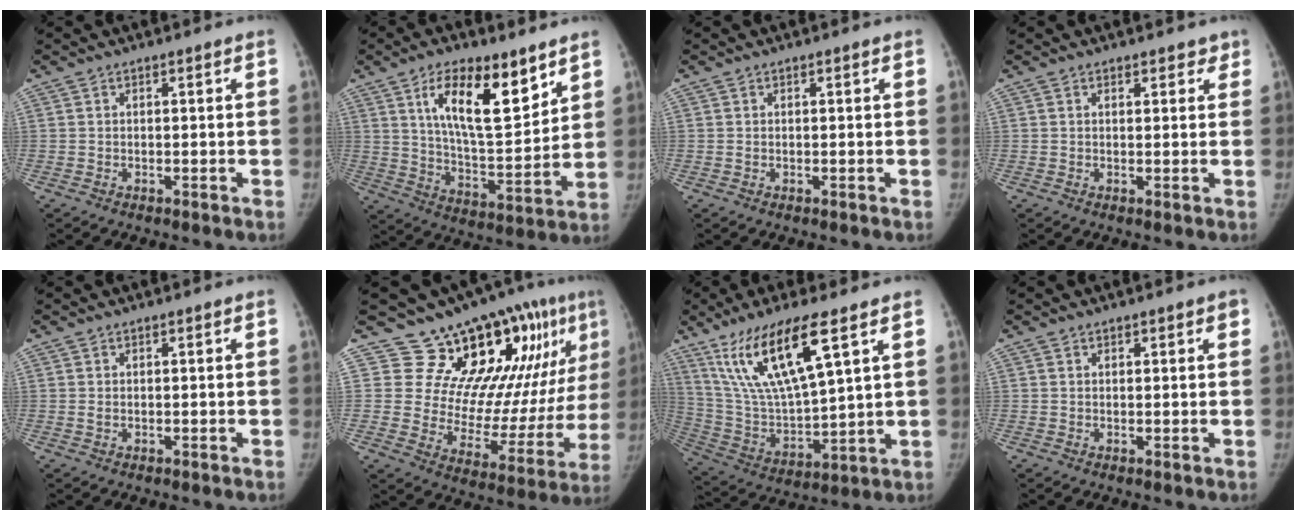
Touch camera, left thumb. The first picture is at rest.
{"total": 17.0, "force": [9.1, 6.6, 12.7], "torque": [-0.173, -0.051, 0.163]}
{"total": 0.0}
{"total": 2.4, "force": [1.7, 1.4, 0.9], "torque": [0.015, -0.007, 0.018]}
{"total": 0.6, "force": [0.2, 0.4, 0.4], "torque": [-0.008, -0.002, 0.004]}
{"total": 21.3, "force": [13.4, 9.0, 13.8], "torque": [-0.132, -0.087, 0.198]}
{"total": 18.6, "force": [9.9, 4.6, 15.1], "torque": [-0.294, -0.040, 0.202]}
{"total": 1.6, "force": [1.1, 0.9, 0.7], "torque": [0.008, -0.004, 0.012]}